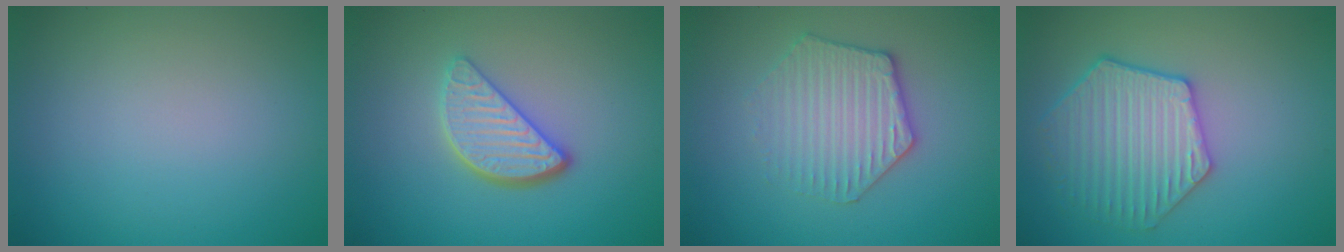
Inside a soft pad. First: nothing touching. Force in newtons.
{"total": 3.9, "press": 3.1, "slide": 2.4}
{"total": 3.4, "press": 3.3, "slide": 0.5}
{"total": 4.9, "press": 4.6, "slide": 1.7}